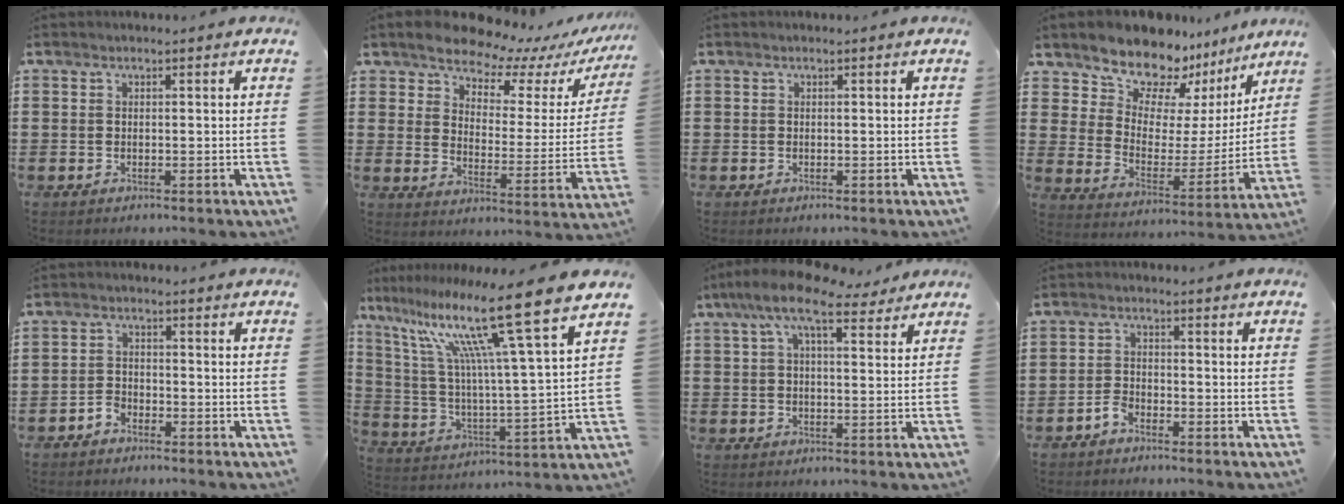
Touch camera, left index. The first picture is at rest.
{"total": 7.5, "force": [7.2, 1.7, 0.8], "torque": [-0.045, -0.064, 0.123]}
{"total": 0.0}
{"total": 9.4, "force": [8.5, 3.8, 0.7], "torque": [-0.056, -0.074, 0.152]}
{"total": 2.1, "force": [-1.9, 1.0, 0.3], "torque": [-0.014, 0.004, -0.039]}
{"total": 16.2, "force": [11.8, 0.6, 11.1], "torque": [-0.228, -0.081, 0.185]}
{"total": 9.9, "force": [6.6, 3.2, 6.6], "torque": [-0.136, -0.003, 0.119]}
{"total": 2.2, "force": [-1.8, 0.9, 0.8], "torque": [-0.020, 0.006, -0.038]}